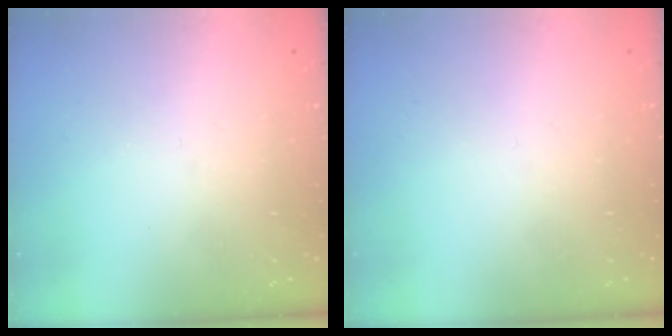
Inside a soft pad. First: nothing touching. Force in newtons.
{"total": 1.5, "press": 1.5, "slide": 0.1}